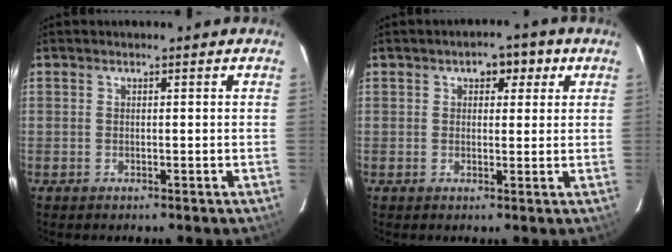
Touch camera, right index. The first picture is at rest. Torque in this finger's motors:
{"motor_torque": [0.01, 0.01, 0.05, 0.04]}